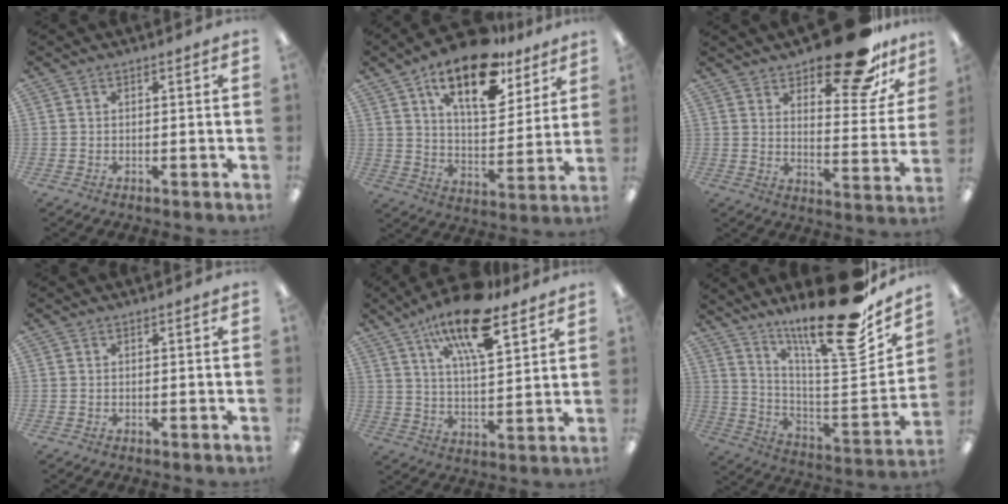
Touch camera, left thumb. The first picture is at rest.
{"total": 18.9, "force": [12.0, 8.4, 11.9], "torque": [-0.183, -0.061, 0.201]}
{"total": 19.0, "force": [14.3, 6.9, 10.6], "torque": [-0.142, -0.096, 0.236]}
{"total": 0.0}
{"total": 17.3, "force": [11.4, 5.8, 11.7], "torque": [-0.199, -0.048, 0.187]}
{"total": 25.0, "force": [19.6, 4.4, 14.9], "torque": [-0.211, -0.148, 0.310]}